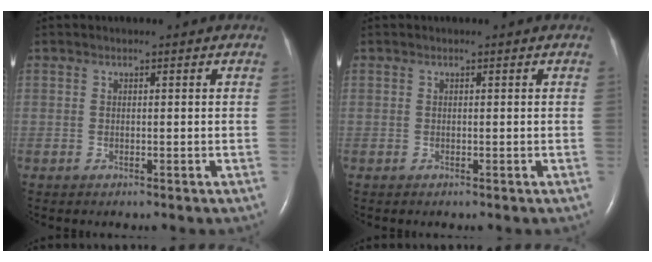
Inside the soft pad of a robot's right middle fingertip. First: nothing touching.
{"total": 0.0}